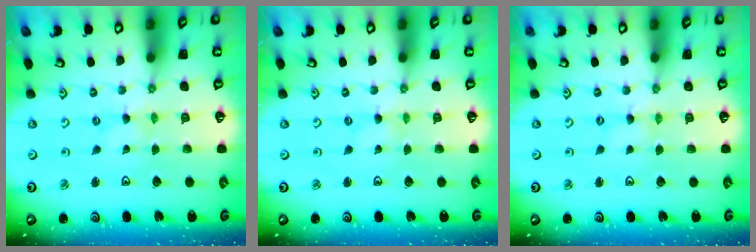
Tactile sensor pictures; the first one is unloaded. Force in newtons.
{"total": 0.0}
{"total": 0.0}